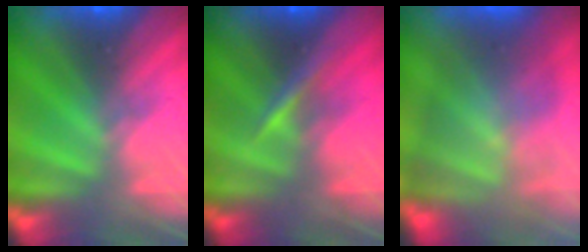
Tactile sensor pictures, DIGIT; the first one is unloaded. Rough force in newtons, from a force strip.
{"total": 2.9}
{"total": 6.6}